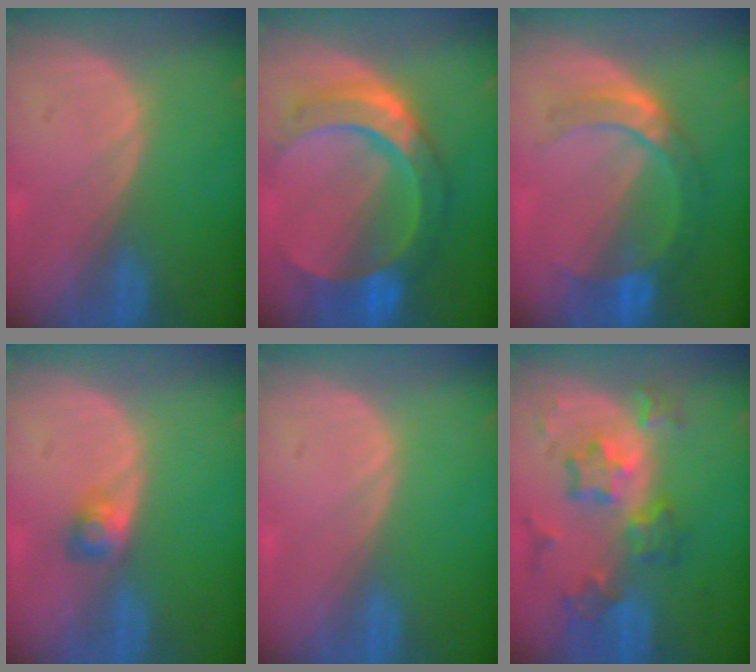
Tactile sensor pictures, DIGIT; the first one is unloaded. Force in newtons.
{"total": 10.4, "press": 10.3, "slide": 1.0}
{"total": 7.2, "press": 6.7, "slide": 2.7}
{"total": 2.5, "press": 2.4, "slide": 0.7}
{"total": 0.0}
{"total": 8.6, "press": 7.6, "slide": 4.1}